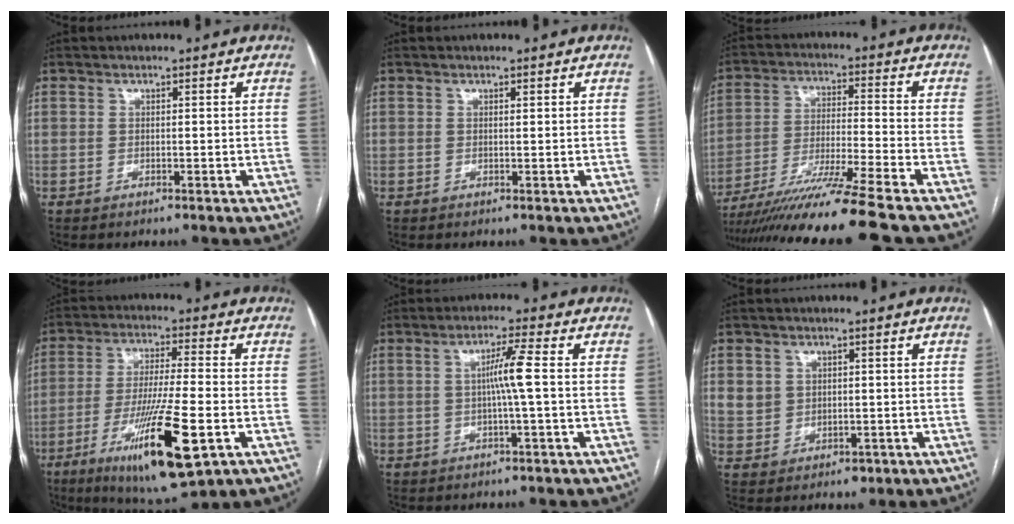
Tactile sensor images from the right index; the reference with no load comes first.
{"total": 0.0}
{"total": 16.8, "force": [-14.1, -2.6, 8.8], "torque": [-0.159, -0.038, -0.240]}
{"total": 16.2, "force": [-6.3, 1.6, 14.8], "torque": [-0.276, -0.037, -0.104]}
{"total": 4.7, "force": [0.0, -0.8, 4.6], "torque": [-0.081, 0.006, 0.002]}
{"total": 4.8, "force": [0.7, 4.5, 1.6], "torque": [-0.027, 0.006, 0.026]}